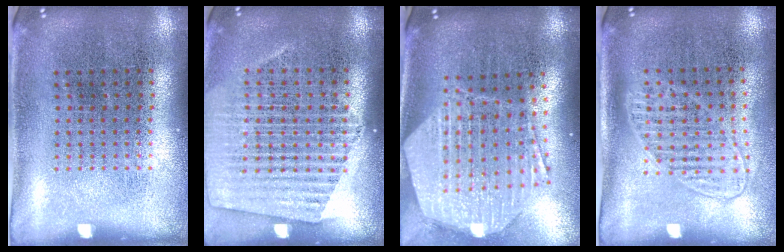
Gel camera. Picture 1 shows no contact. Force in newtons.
{"total": 1.6, "press": 1.5, "slide": 0.6}
{"total": 2.9, "press": 2.3, "slide": 1.8}
{"total": 1.4, "press": 1.2, "slide": 0.7}